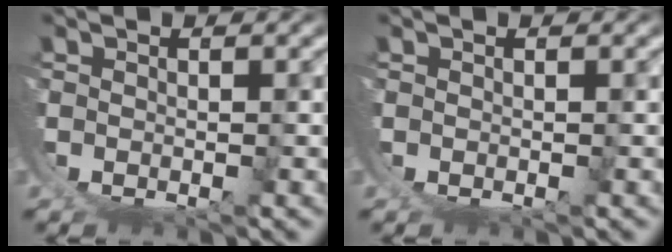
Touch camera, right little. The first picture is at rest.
{"total": 0.0}